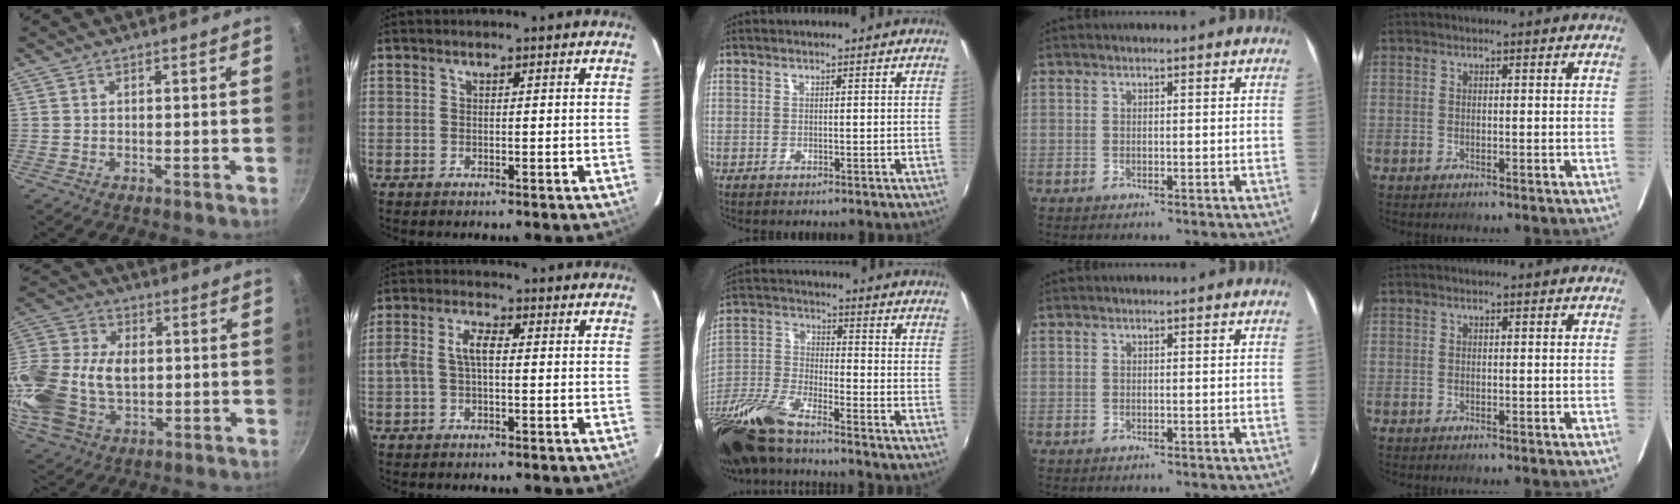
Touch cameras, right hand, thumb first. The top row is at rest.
{"thumb": {"total": 20.2, "force": [-0.5, 13.7, 14.9], "torque": [-0.307, 0.022, -0.010]}, "index": {"total": 4.4, "force": [-0.2, 1.8, 4.0], "torque": [-0.083, 0.013, -0.004]}, "middle": {"total": 16.7, "force": [-12.6, 3.8, 10.3], "torque": [-0.232, -0.034, -0.255]}}